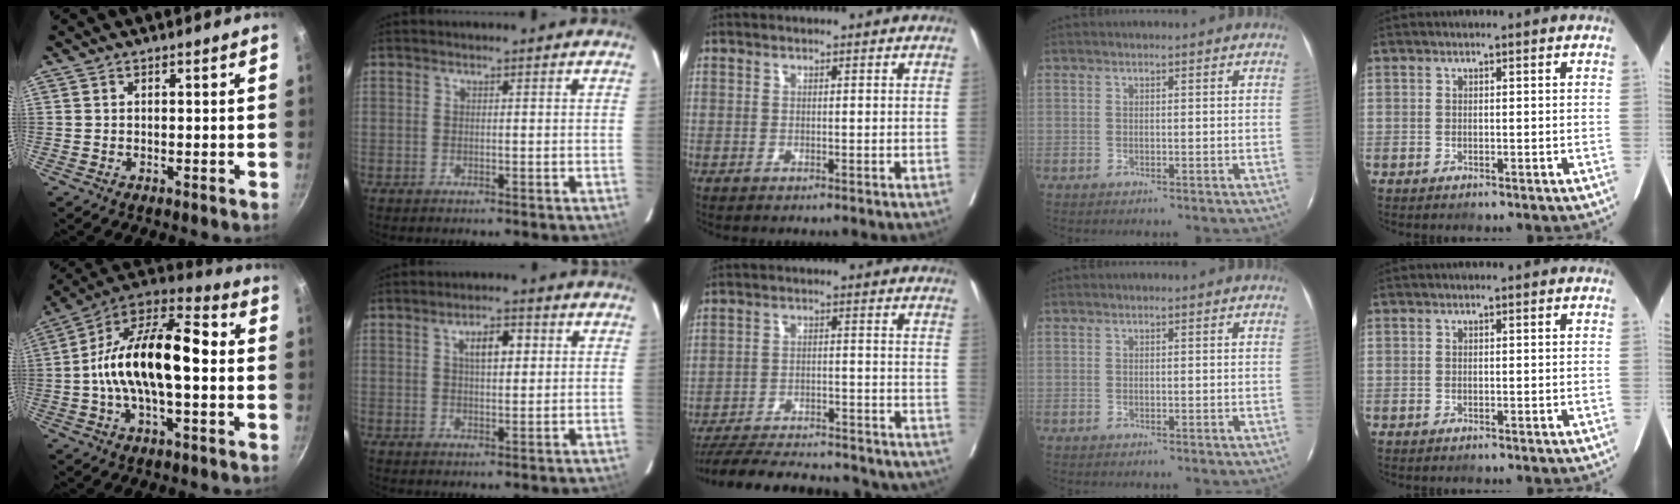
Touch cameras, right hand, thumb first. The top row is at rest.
{"thumb": {"total": 20.9, "force": [-0.3, 9.3, 18.7], "torque": [-0.317, 0.043, -0.013]}, "index": {"total": 5.0, "force": [1.6, 1.8, 4.5], "torque": [-0.076, 0.012, 0.026]}, "middle": {"total": 29.7, "force": [-27.0, 5.0, 11.4], "torque": [-0.158, -0.030, -0.357]}}